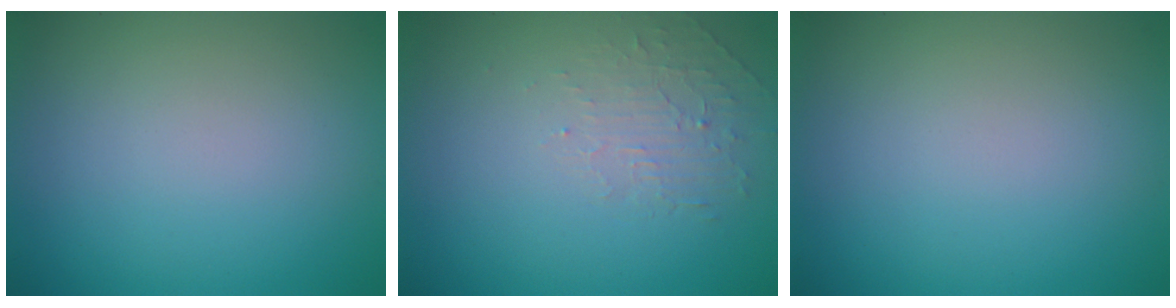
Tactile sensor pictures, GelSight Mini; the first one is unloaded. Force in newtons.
{"total": 1.8, "press": 0.5, "slide": 1.7}
{"total": 0.0}